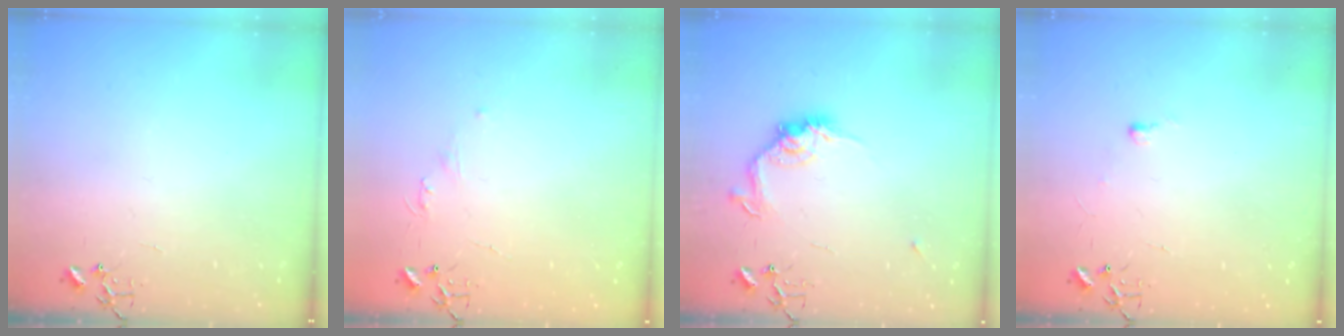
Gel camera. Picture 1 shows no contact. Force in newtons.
{"total": 4.0, "press": 3.9, "slide": 0.6}
{"total": 10.9, "press": 10.9, "slide": 0.5}
{"total": 4.0, "press": 4.0, "slide": 0.6}